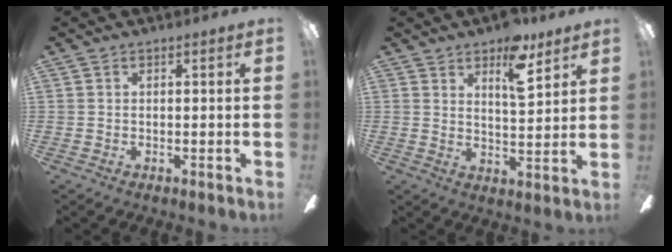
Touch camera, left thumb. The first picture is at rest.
{"total": 9.5, "force": [6.3, 3.4, 6.2], "torque": [-0.081, -0.030, 0.104]}